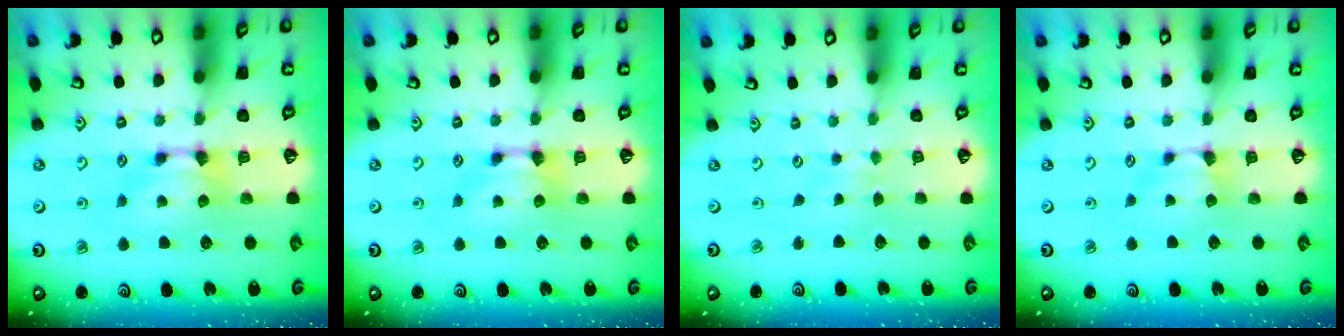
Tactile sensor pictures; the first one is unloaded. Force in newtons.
{"total": 0.0}
{"total": 3.6, "press": 3.6, "slide": 0.5}
{"total": 1.1, "press": 1.0, "slide": 0.2}